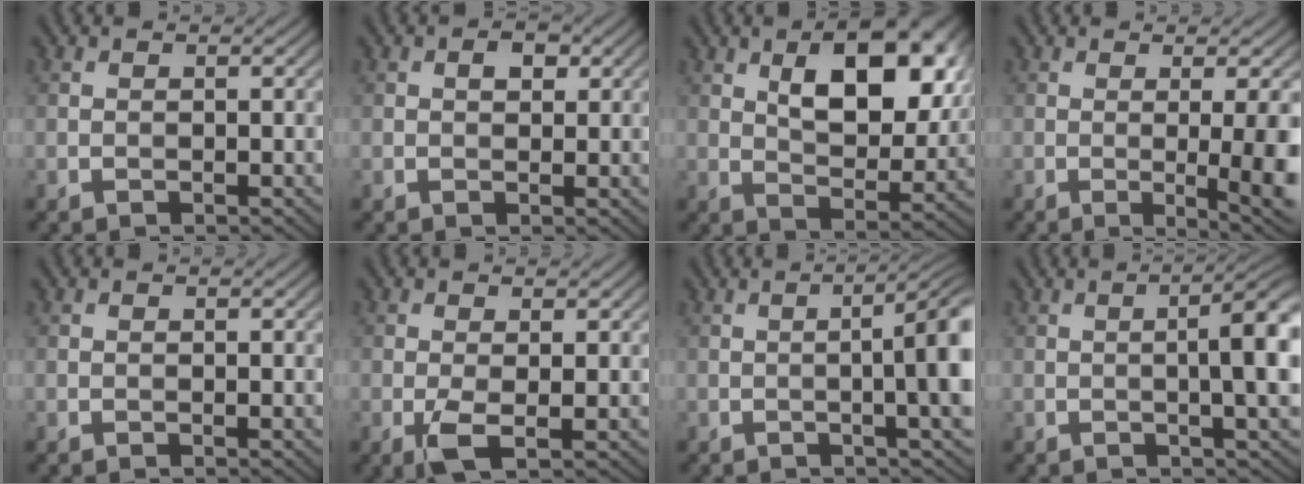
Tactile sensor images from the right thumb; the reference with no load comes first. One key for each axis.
{"total": 1.8, "fx": 0.6, "fy": 1.1, "fz": 1.3, "tx": -0.019, "ty": 0.001, "tz": 0.006}
{"total": 12.5, "fx": 4.6, "fy": 6.3, "fz": 9.7, "tx": -0.140, "ty": -0.001, "tz": 0.076}
{"total": 7.8, "fx": -0.5, "fy": 1.7, "fz": 7.6, "tx": -0.098, "ty": -0.005, "tz": -0.001}
{"total": 0.0}
{"total": 3.0, "fx": -0.5, "fy": 0.8, "fz": 2.9, "tx": -0.068, "ty": -0.004, "tz": -0.014}
{"total": 8.1, "fx": -0.2, "fy": 1.6, "fz": 8.0, "tx": -0.102, "ty": 0.007, "tz": -0.005}
{"total": 7.0, "fx": 0.2, "fy": 1.3, "fz": 6.8, "tx": -0.097, "ty": 0.009, "tz": 0.005}